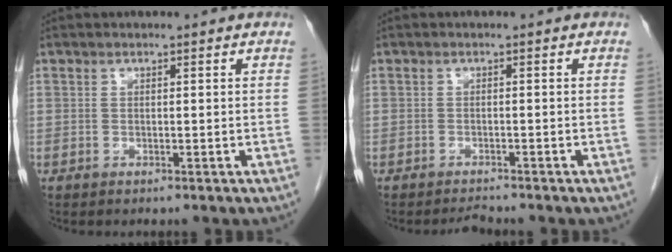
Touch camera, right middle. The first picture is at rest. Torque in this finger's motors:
{"motor_torque": [0.17, -0.17, 0.00, -0.01]}